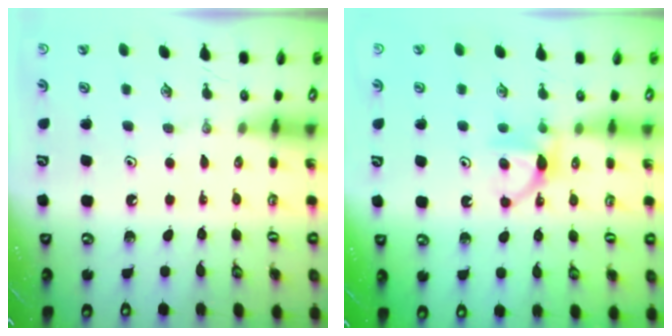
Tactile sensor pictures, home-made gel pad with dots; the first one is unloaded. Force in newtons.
{"total": 5.4, "press": 5.3, "slide": 0.8}